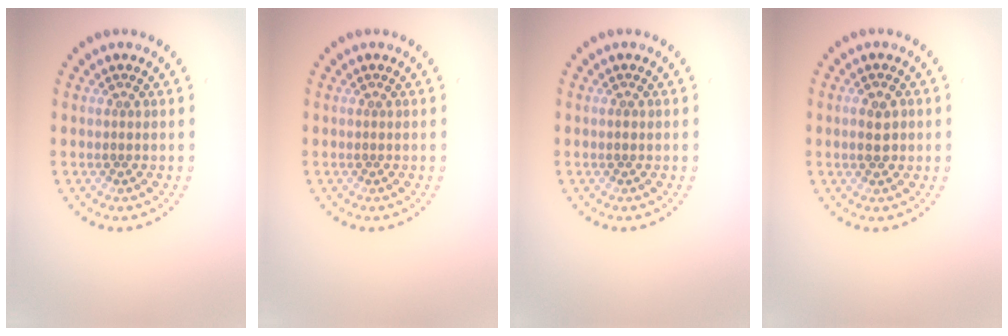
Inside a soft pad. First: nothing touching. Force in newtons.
{"total": 0.0}
{"total": 0.6, "press": 0.6, "slide": 0.1}
{"total": 2.2, "press": 2.2, "slide": 0.2}